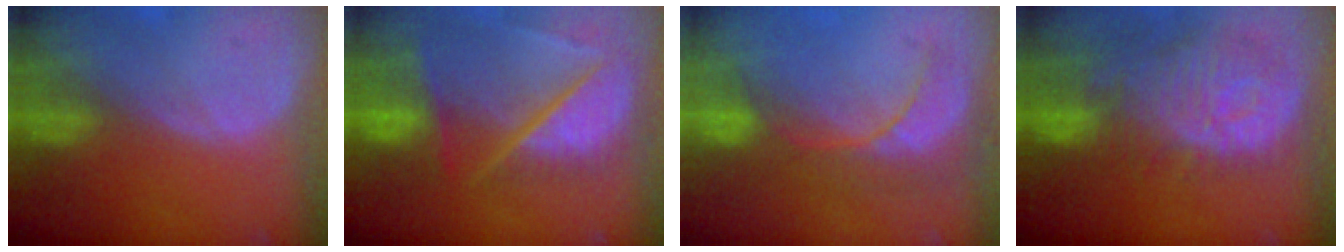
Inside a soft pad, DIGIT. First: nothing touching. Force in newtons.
{"total": 10.6, "press": 8.7, "slide": 6.0}
{"total": 7.9, "press": 7.3, "slide": 3.0}
{"total": 12.5, "press": 11.2, "slide": 5.6}